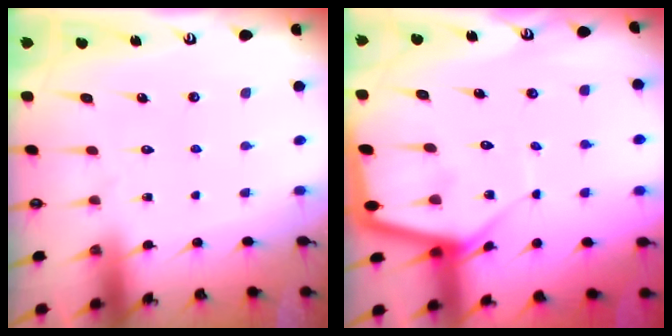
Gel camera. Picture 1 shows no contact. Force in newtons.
{"total": 8.1, "press": 8.1, "slide": 0.9}